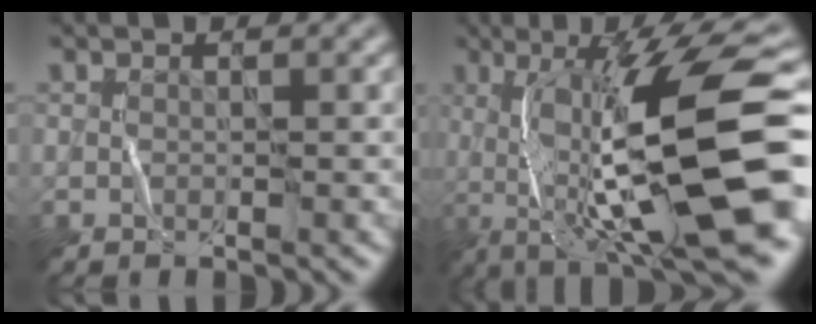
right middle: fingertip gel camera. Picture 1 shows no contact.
{"total": 14.5, "force": [-0.6, 3.8, 13.9], "torque": [-0.198, 0.008, -0.008]}